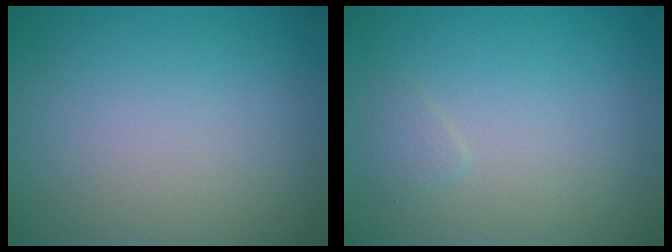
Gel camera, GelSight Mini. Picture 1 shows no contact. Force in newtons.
{"total": 0.8, "press": 0.8, "slide": 0.1}